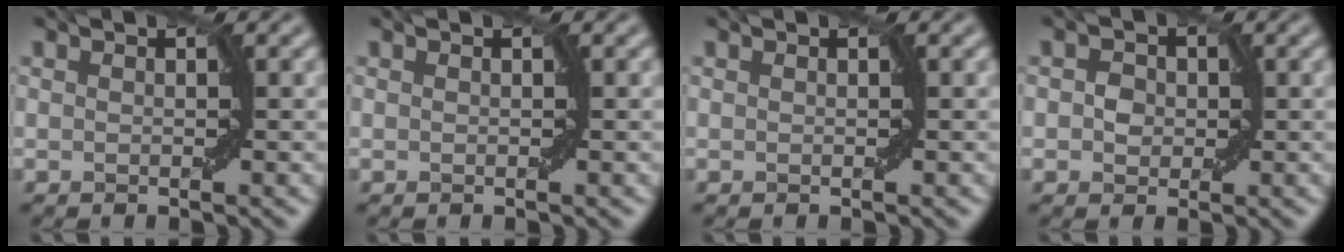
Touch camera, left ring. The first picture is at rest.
{"total": 0.0}
{"total": 0.0}
{"total": 1.7, "force": [0.0, 1.6, 0.8], "torque": [-0.012, 0.002, -0.004]}